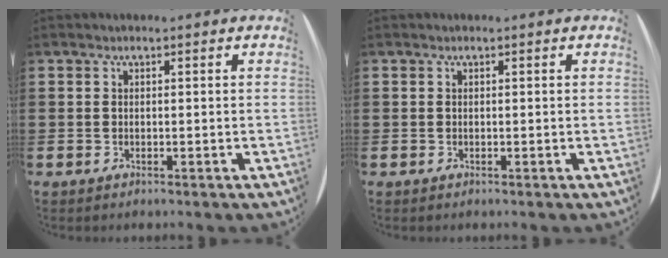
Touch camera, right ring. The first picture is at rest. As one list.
[{"total": 0.0}]